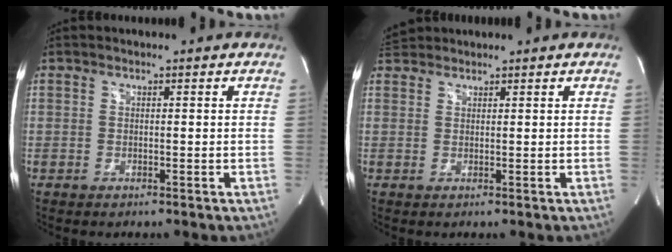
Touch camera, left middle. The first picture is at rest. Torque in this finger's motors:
{"motor_torque": [0.37, -0.42, -0.07, 0.00]}